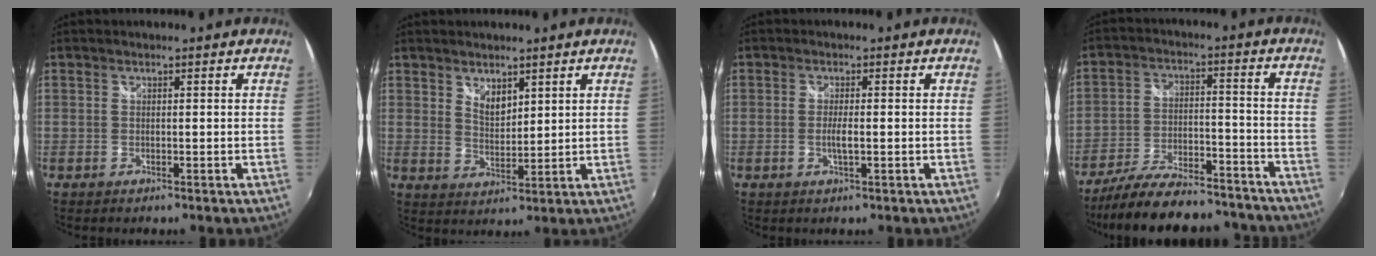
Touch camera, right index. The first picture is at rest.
{"total": 4.2, "force": [2.9, 2.0, 2.2], "torque": [-0.030, -0.002, 0.053]}
{"total": 2.5, "force": [-0.4, 0.3, 2.4], "torque": [-0.046, -0.005, -0.008]}
{"total": 22.2, "force": [-19.2, 7.0, 8.6], "torque": [-0.170, 0.006, -0.264]}